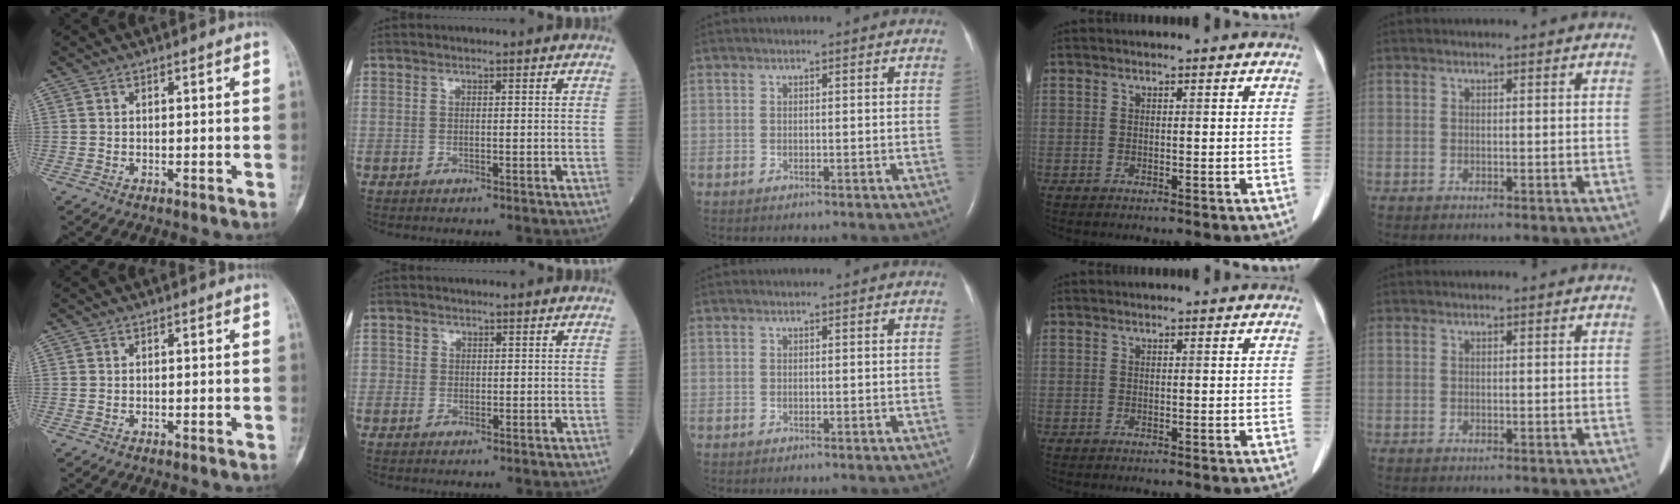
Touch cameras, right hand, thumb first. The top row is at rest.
{"index": {"total": 1.0, "force": [0.0, 1.0, 0.2], "torque": [0.003, 0.002, -0.002]}}